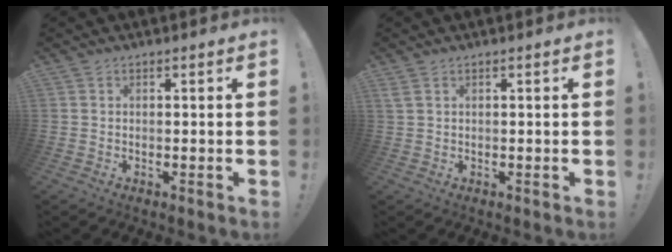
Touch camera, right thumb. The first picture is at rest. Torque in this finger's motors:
{"motor_torque": [-0.15, 0.42, 0.36, 0.15, 0.01]}